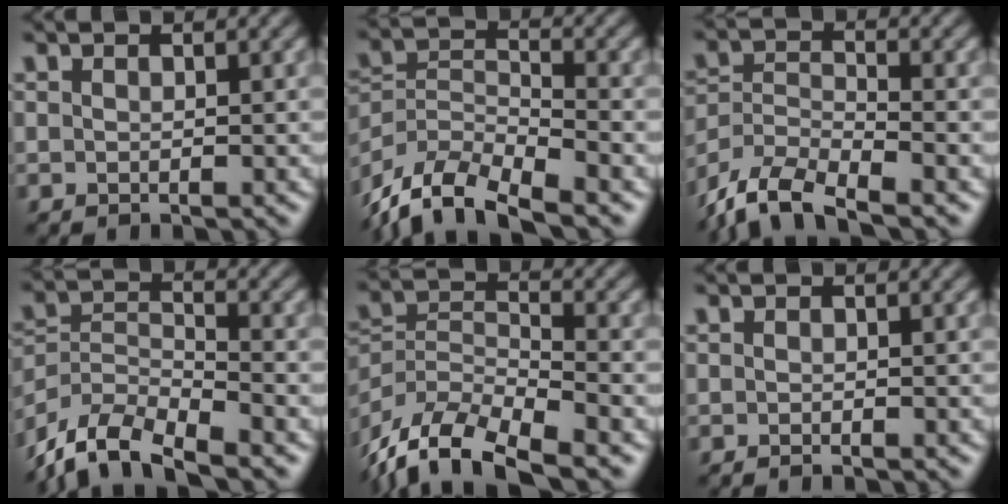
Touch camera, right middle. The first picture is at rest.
{"total": 10.0, "force": [-7.9, 3.5, 5.0], "torque": [-0.096, -0.007, -0.152]}
{"total": 7.6, "force": [-6.2, 2.4, 3.7], "torque": [-0.073, -0.007, -0.125]}
{"total": 8.7, "force": [-7.1, 2.9, 4.0], "torque": [-0.076, -0.005, -0.141]}
{"total": 11.1, "force": [-8.4, 3.8, 6.2], "torque": [-0.126, -0.005, -0.161]}
{"total": 0.0}